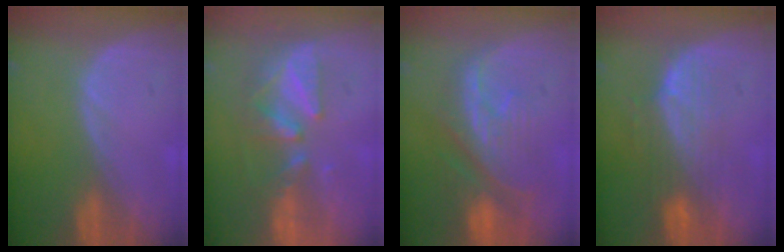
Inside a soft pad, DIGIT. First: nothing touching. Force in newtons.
{"total": 9.0, "press": 7.9, "slide": 4.3}
{"total": 10.0, "press": 9.0, "slide": 4.4}
{"total": 7.5, "press": 6.8, "slide": 3.2}